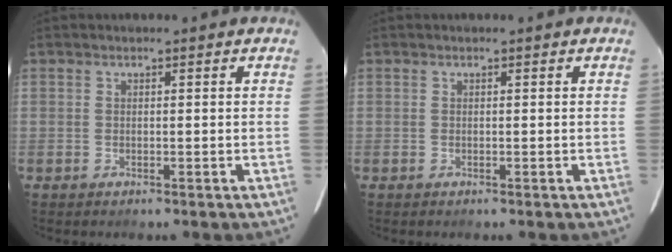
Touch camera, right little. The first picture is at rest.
{"total": 0.0}